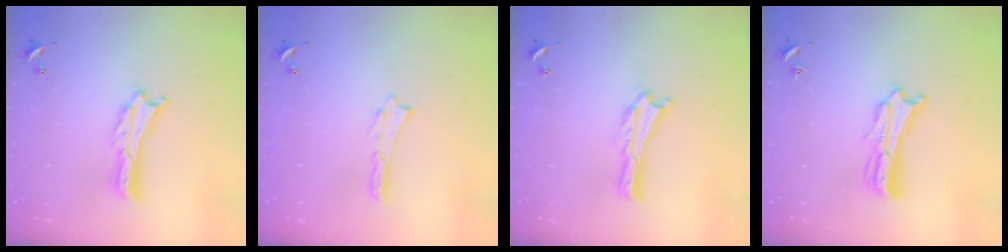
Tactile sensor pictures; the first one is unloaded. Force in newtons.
{"total": 0.0}
{"total": 0.0}
{"total": 2.5, "press": 2.5, "slide": 0.1}